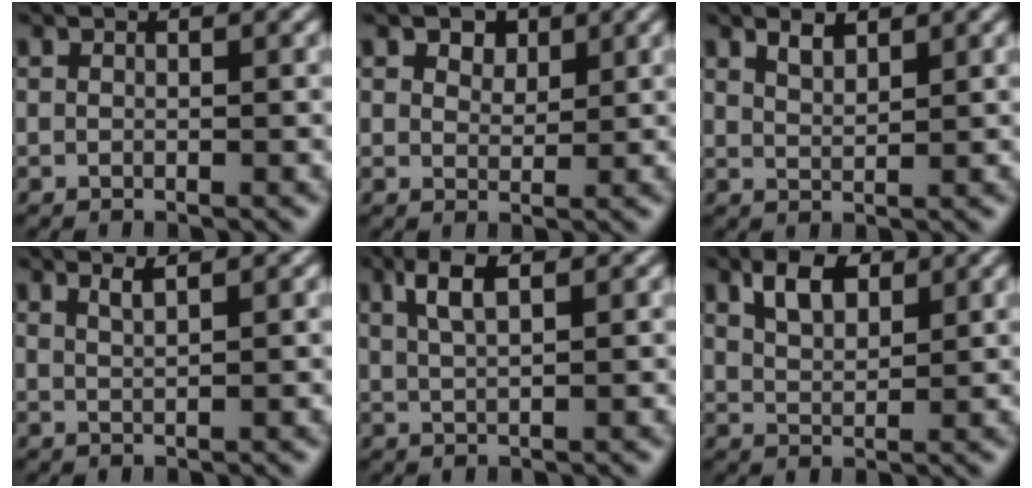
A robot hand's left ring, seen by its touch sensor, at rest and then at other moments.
{"total": 2.4, "force": [1.6, 1.4, 1.1], "torque": [-0.019, -0.002, 0.019]}
{"total": 1.6, "force": [1.3, 0.4, 0.8], "torque": [-0.017, -0.001, 0.026]}
{"total": 1.5, "force": [1.0, 0.4, 1.0], "torque": [-0.011, 0.002, 0.014]}
{"total": 3.1, "force": [1.6, 1.0, 2.5], "torque": [-0.049, 0.004, 0.029]}
{"total": 3.3, "force": [2.0, 1.7, 2.1], "torque": [-0.043, 0.003, 0.038]}